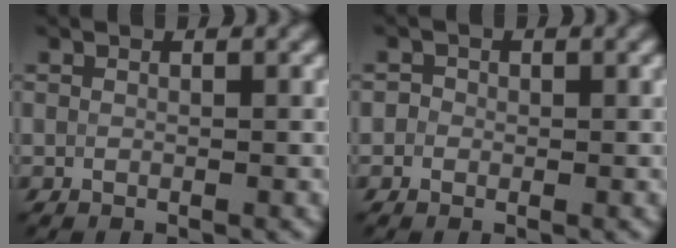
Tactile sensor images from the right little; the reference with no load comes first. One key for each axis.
{"total": 0.8, "fx": -0.2, "fy": 0.7, "fz": 0.1, "tx": 0.005, "ty": -0.002, "tz": -0.009}